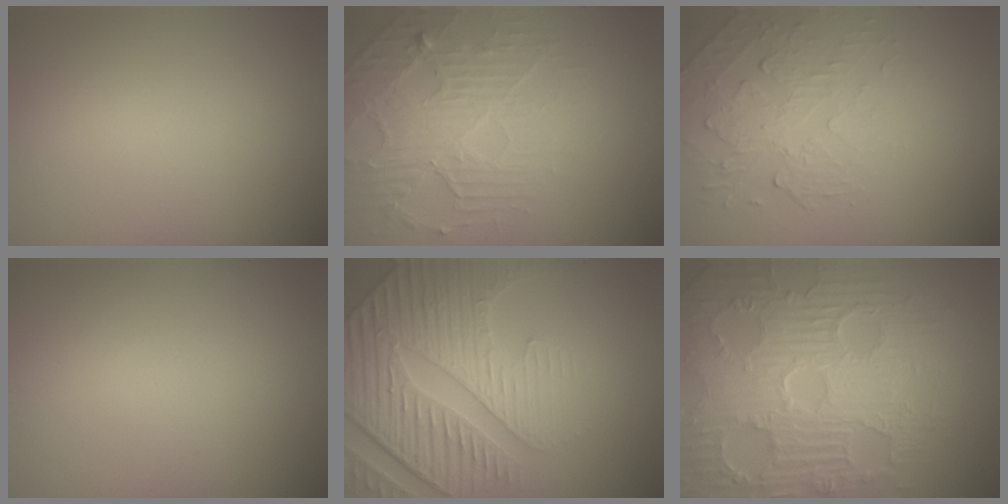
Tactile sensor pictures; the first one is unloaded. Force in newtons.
{"total": 4.2, "press": 3.8, "slide": 1.6}
{"total": 2.2, "press": 1.4, "slide": 1.7}
{"total": 0.0}
{"total": 6.6, "press": 5.5, "slide": 3.7}
{"total": 9.1, "press": 6.7, "slide": 6.2}